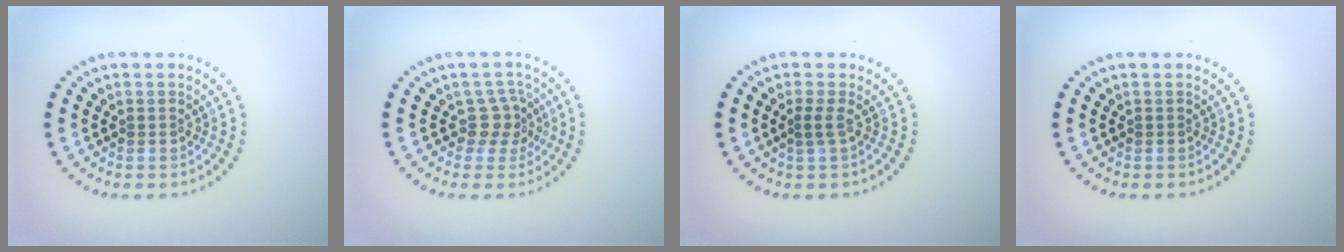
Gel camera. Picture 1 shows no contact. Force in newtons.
{"total": 2.3, "press": 1.6, "slide": 1.7}
{"total": 1.0, "press": 0.8, "slide": 0.6}
{"total": 0.0}